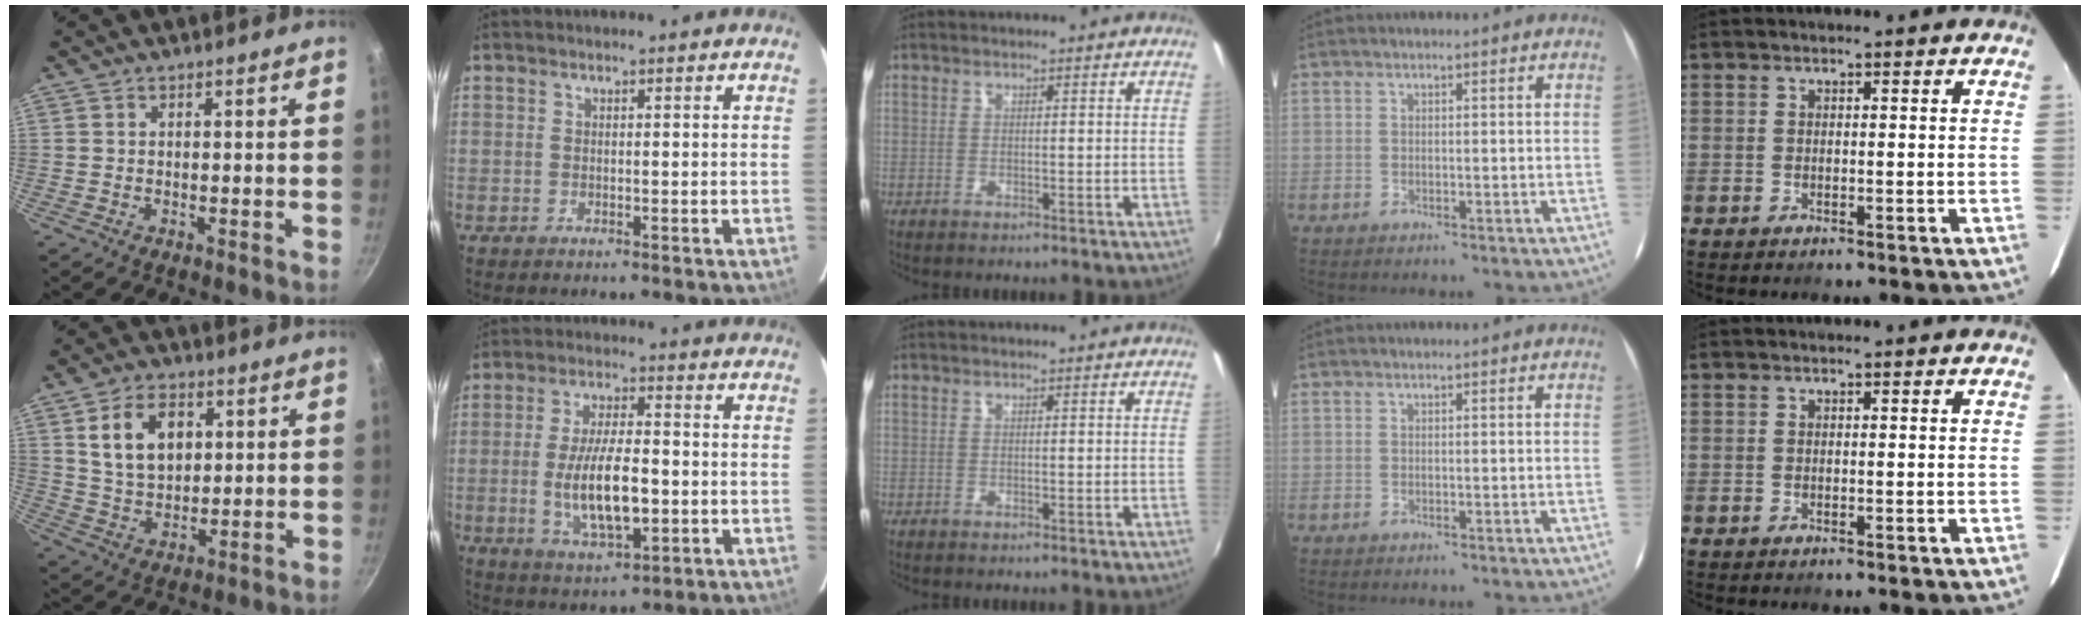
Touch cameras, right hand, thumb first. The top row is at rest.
{"thumb": {"total": 11.2, "force": [3.4, 7.5, 7.6], "torque": [-0.112, -0.011, 0.066]}, "index": {"total": 11.9, "force": [-2.0, 4.1, 11.0], "torque": [-0.212, -0.010, -0.029]}}